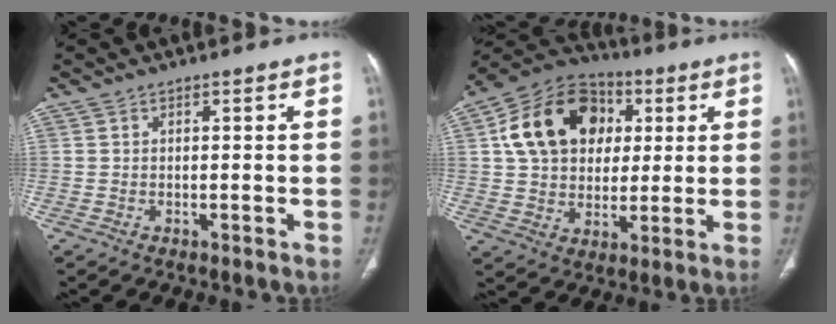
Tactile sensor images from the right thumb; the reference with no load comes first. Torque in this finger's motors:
{"motor_torque": [0.25, 3.10, 0.86, -0.33, 0.15]}